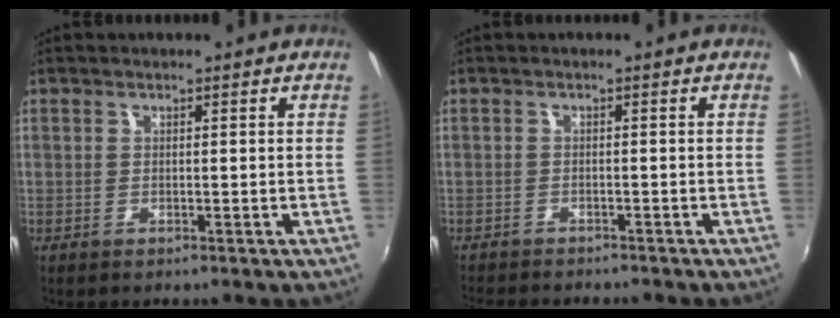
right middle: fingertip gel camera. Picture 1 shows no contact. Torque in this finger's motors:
{"motor_torque": [0.95, -1.18, 0.12, 0.06]}